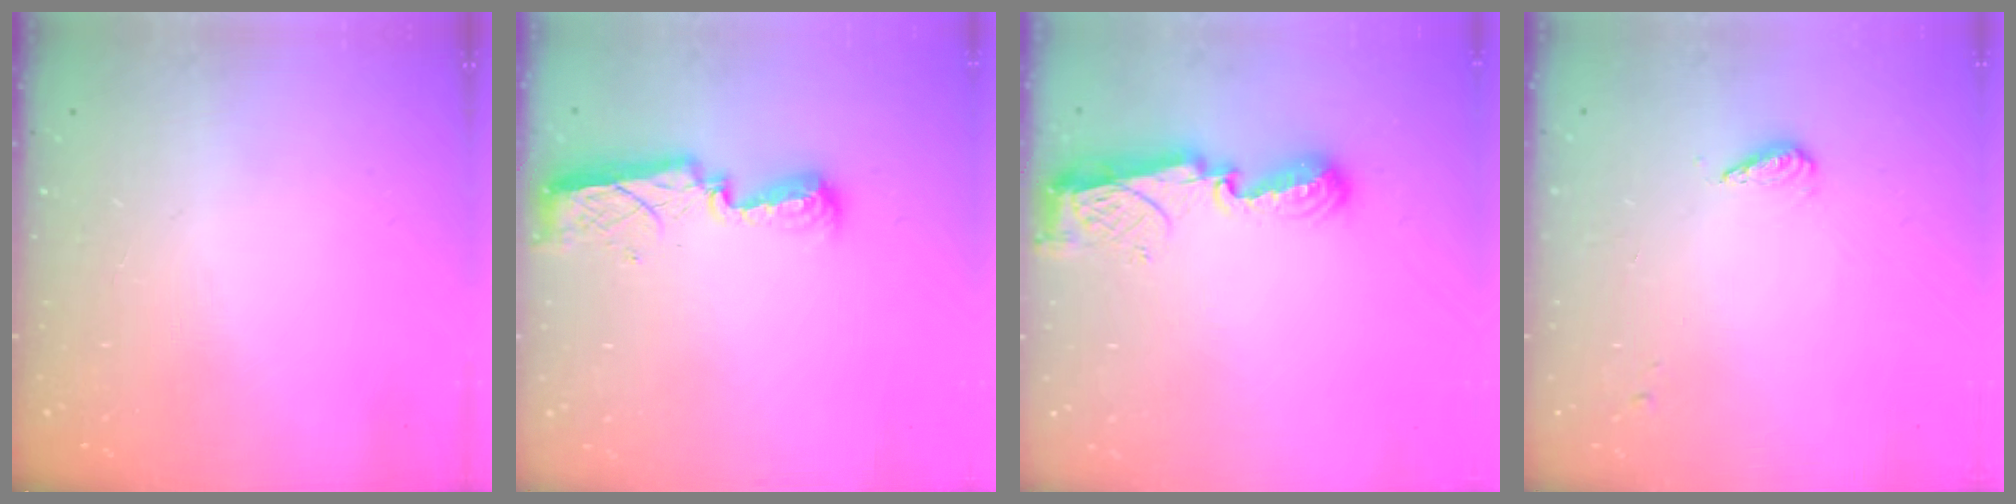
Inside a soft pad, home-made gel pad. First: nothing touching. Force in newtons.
{"total": 8.2, "press": 8.2, "slide": 0.4}
{"total": 8.1, "press": 8.1, "slide": 0.9}
{"total": 3.6, "press": 3.5, "slide": 1.1}